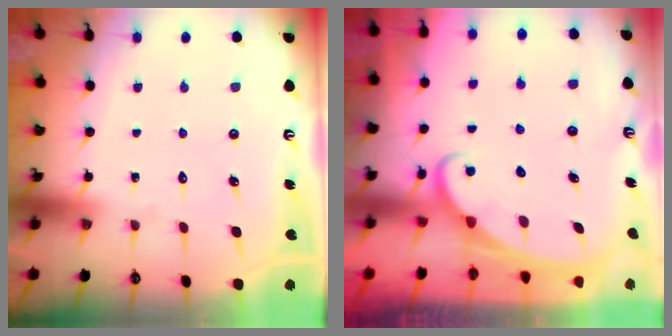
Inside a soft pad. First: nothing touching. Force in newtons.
{"total": 2.2, "press": 2.2, "slide": 0.1}